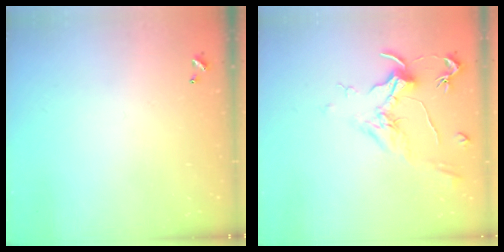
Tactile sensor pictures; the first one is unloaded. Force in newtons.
{"total": 2.0, "press": 1.8, "slide": 0.8}